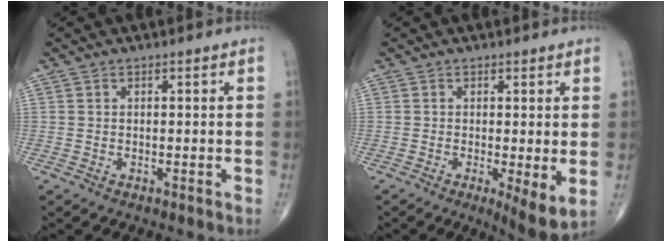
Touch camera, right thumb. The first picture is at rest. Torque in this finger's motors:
{"motor_torque": [0.18, 1.19, 0.28, -0.32, 0.11]}